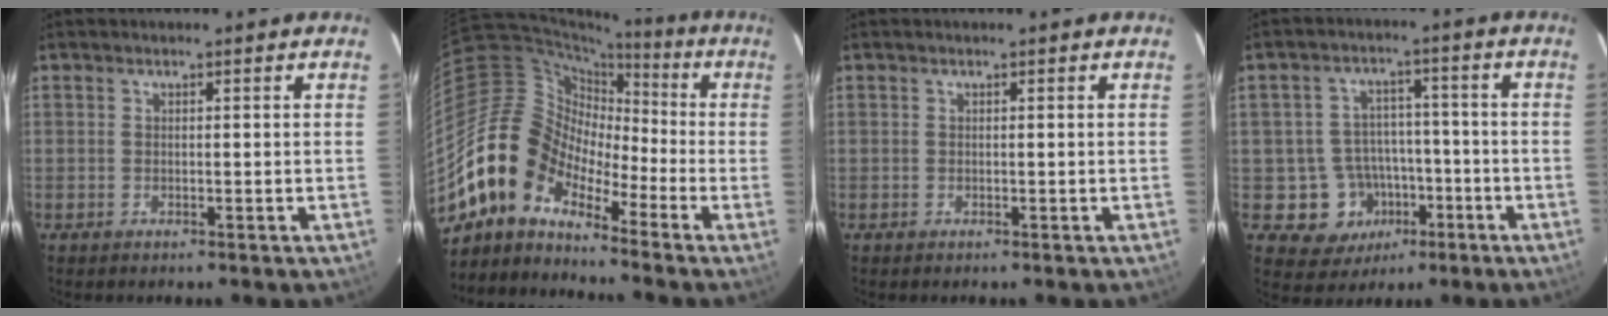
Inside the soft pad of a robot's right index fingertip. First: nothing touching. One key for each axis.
{"total": 12.2, "fx": -9.1, "fy": 7.0, "fz": 4.2, "tx": -0.076, "ty": 0.031, "tz": -0.198}
{"total": 0.0}
{"total": 9.5, "fx": -3.9, "fy": 8.5, "fz": 2.0, "tx": -0.049, "ty": 0.034, "tz": -0.038}